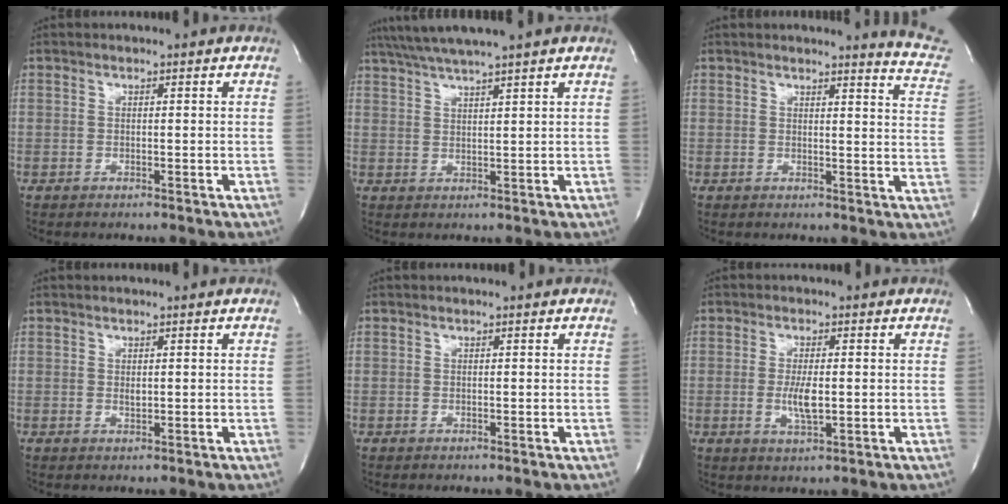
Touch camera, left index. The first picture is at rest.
{"total": 7.4, "force": [6.1, -1.4, 3.8], "torque": [-0.066, 0.017, 0.102]}
{"total": 8.5, "force": [8.3, -0.6, 1.7], "torque": [-0.010, -0.083, 0.062]}
{"total": 0.8, "force": [0.1, 0.4, 0.7], "torque": [-0.013, -0.003, 0.004]}
{"total": 0.0}
{"total": 4.2, "force": [-0.6, 1.0, 4.0], "torque": [-0.083, -0.009, -0.008]}